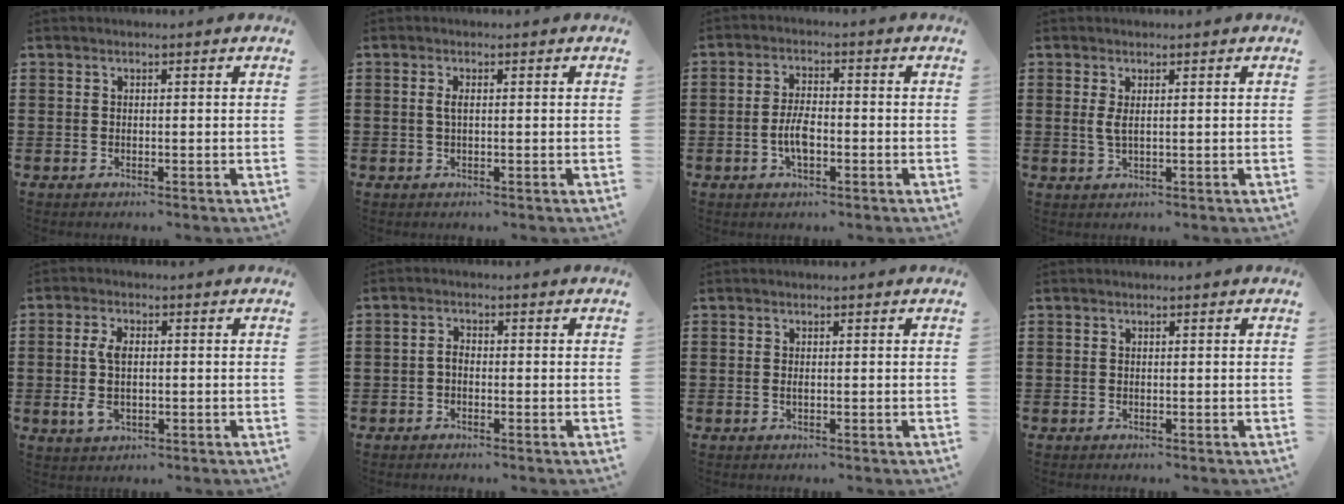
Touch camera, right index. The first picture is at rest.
{"total": 1.5, "force": [0.1, 0.5, 1.4], "torque": [-0.028, 0.003, 0.000]}
{"total": 4.6, "force": [-1.2, 1.9, 4.1], "torque": [-0.093, 0.000, -0.027]}
{"total": 1.9, "force": [0.3, 0.3, 1.8], "torque": [-0.045, -0.004, 0.003]}
{"total": 5.1, "force": [-0.4, 2.8, 4.3], "torque": [-0.095, 0.002, -0.010]}
{"total": 1.7, "force": [-0.7, 0.9, 1.3], "torque": [-0.026, 0.001, -0.013]}
{"total": 0.6, "force": [0.0, 0.1, 0.6], "torque": [-0.012, -0.003, 0.000]}
{"total": 0.0}